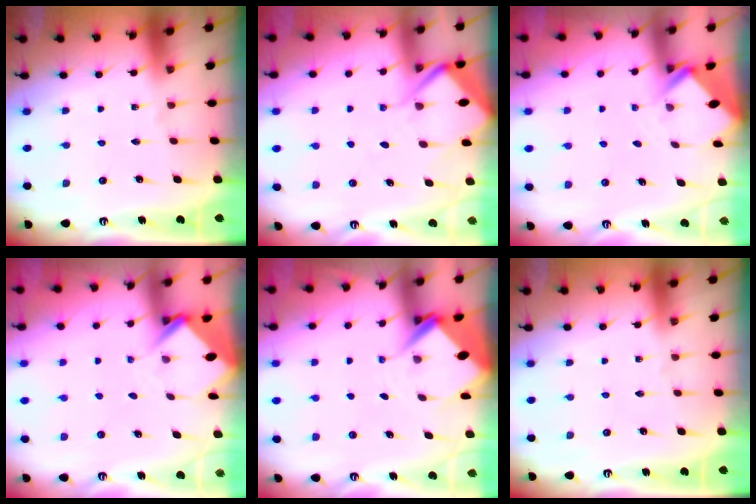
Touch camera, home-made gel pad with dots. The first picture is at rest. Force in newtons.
{"total": 6.4, "press": 6.4, "slide": 0.7}
{"total": 2.6, "press": 2.6, "slide": 0.2}
{"total": 4.0, "press": 4.0, "slide": 0.2}
{"total": 4.9, "press": 4.9, "slide": 0.3}
{"total": 0.0}